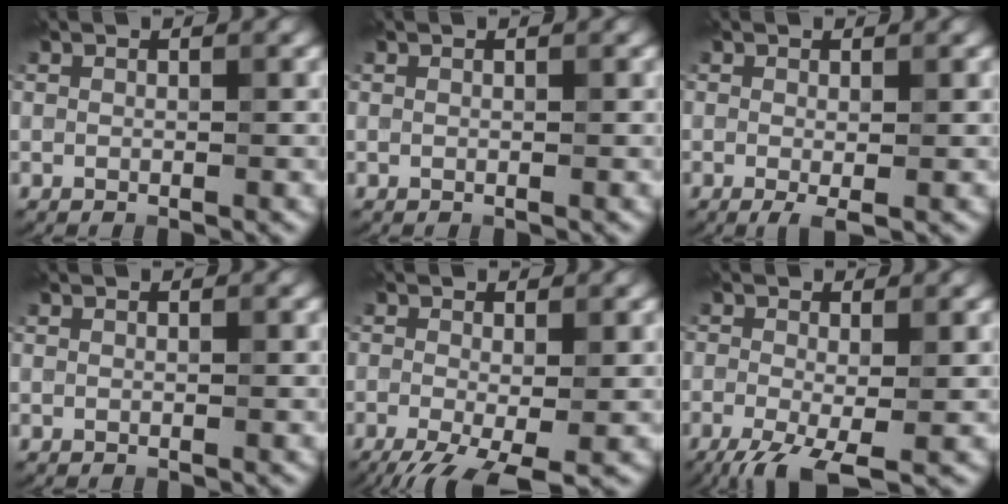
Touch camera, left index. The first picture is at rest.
{"total": 0.0}
{"total": 1.5, "force": [-0.4, 0.2, 1.4], "torque": [-0.025, -0.011, -0.006]}
{"total": 0.0}
{"total": 6.8, "force": [-3.2, 2.3, 5.6], "torque": [-0.104, -0.017, -0.053]}
{"total": 5.5, "force": [-2.7, 1.8, 4.5], "torque": [-0.093, -0.011, -0.050]}